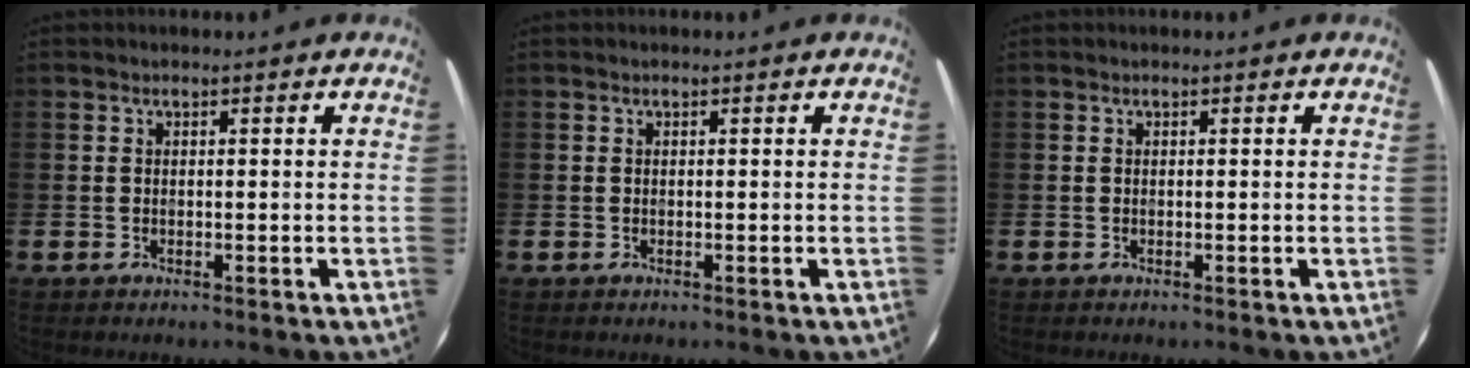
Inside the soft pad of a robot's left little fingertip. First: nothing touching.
{"total": 0.0}
{"total": 0.0}